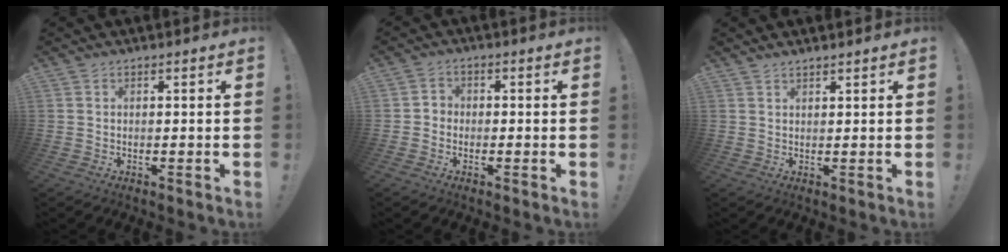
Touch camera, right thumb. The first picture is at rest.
{"total": 3.0, "force": [-2.0, 2.1, 0.9], "torque": [-0.019, 0.014, -0.035]}
{"total": 1.2, "force": [1.2, -0.1, 0.1], "torque": [-0.003, -0.009, 0.024]}